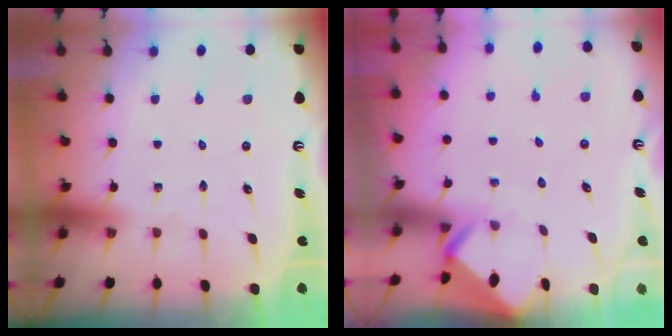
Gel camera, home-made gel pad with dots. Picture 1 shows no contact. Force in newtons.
{"total": 2.8, "press": 2.8, "slide": 0.1}